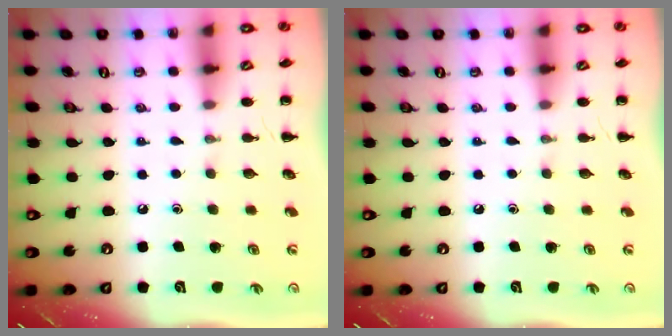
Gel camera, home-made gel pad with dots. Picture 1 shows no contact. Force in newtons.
{"total": 0.0}